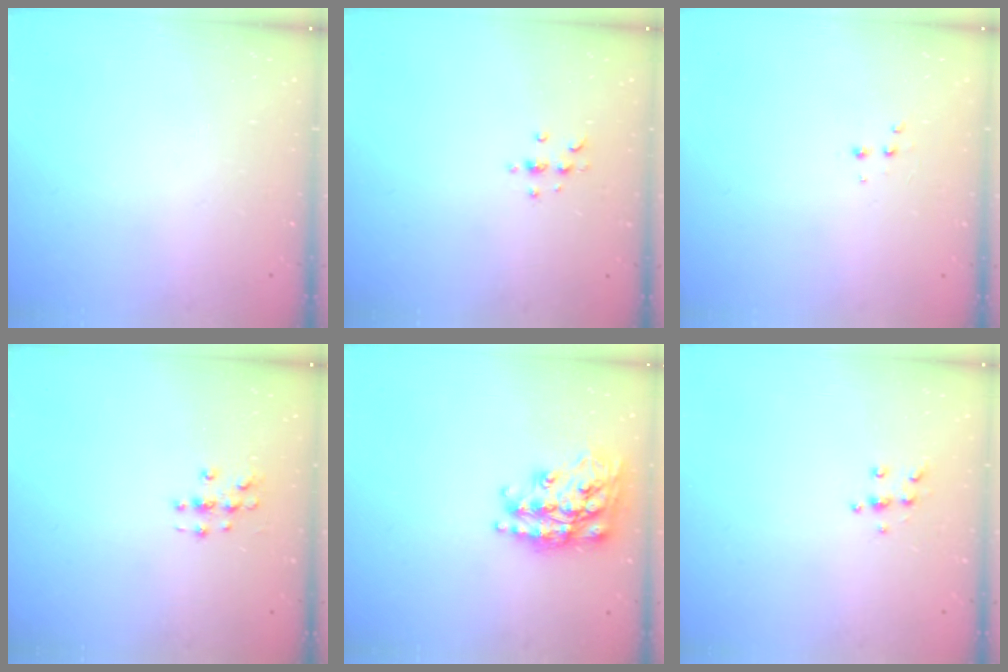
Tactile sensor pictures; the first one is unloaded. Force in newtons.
{"total": 3.4, "press": 3.4, "slide": 0.4}
{"total": 1.9, "press": 1.9, "slide": 0.2}
{"total": 3.1, "press": 3.0, "slide": 0.3}
{"total": 20.4, "press": 20.4, "slide": 1.4}
{"total": 5.6, "press": 5.6, "slide": 0.5}